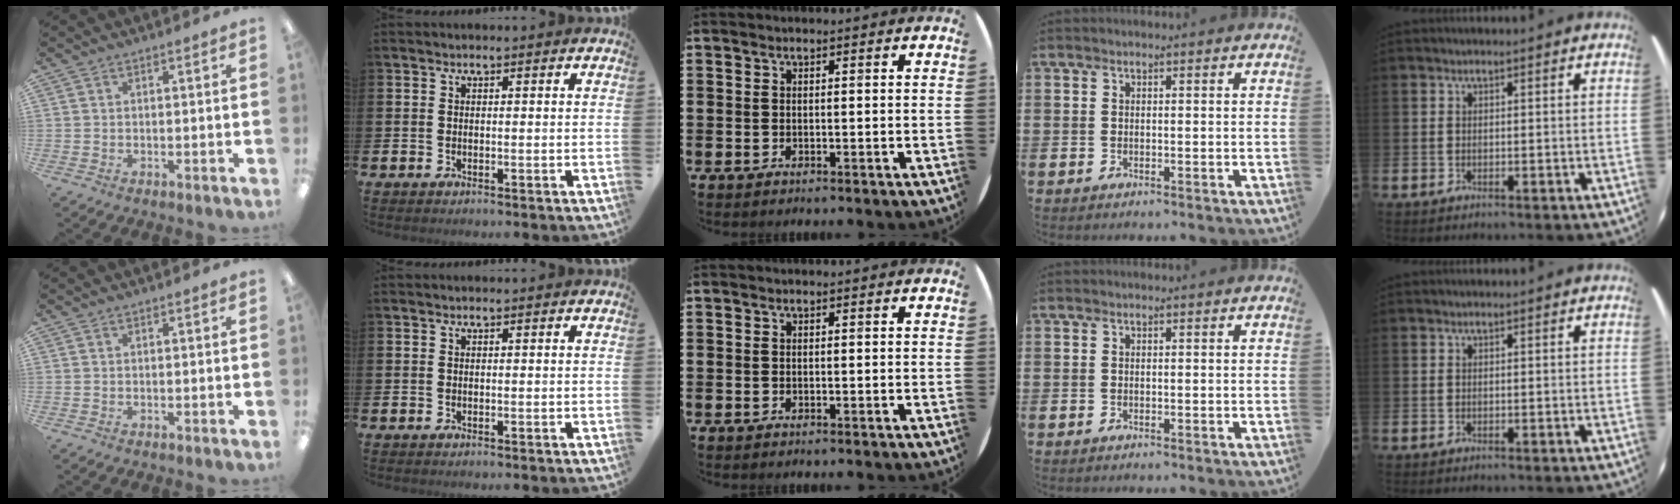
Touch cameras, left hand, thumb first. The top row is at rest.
{}